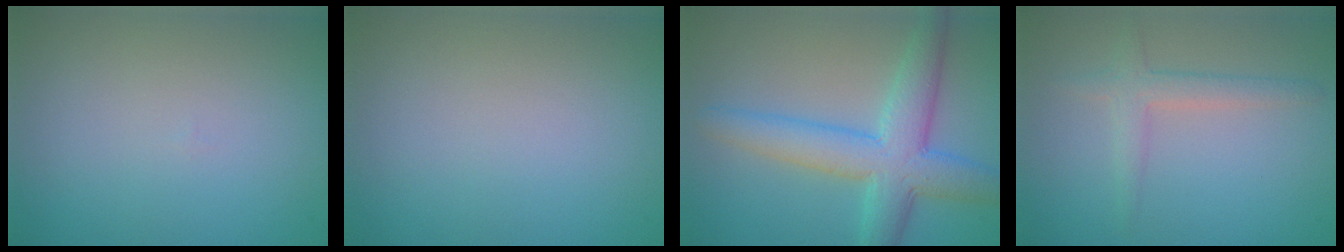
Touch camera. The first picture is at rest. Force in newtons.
{"total": 0.0}
{"total": 6.5, "press": 6.5, "slide": 0.1}
{"total": 2.2, "press": 2.2, "slide": 0.1}